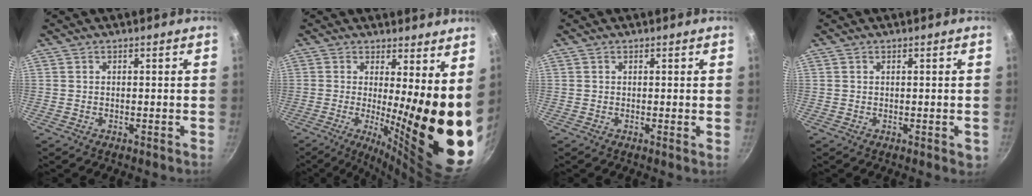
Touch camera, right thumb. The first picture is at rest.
{"total": 17.7, "force": [0.5, 3.7, 17.3], "torque": [-0.228, -0.045, 0.015]}
{"total": 0.5, "force": [0.2, 0.0, 0.5], "torque": [-0.006, -0.005, -0.001]}
{"total": 1.7, "force": [-0.2, 0.8, 1.6], "torque": [-0.013, -0.002, -0.003]}